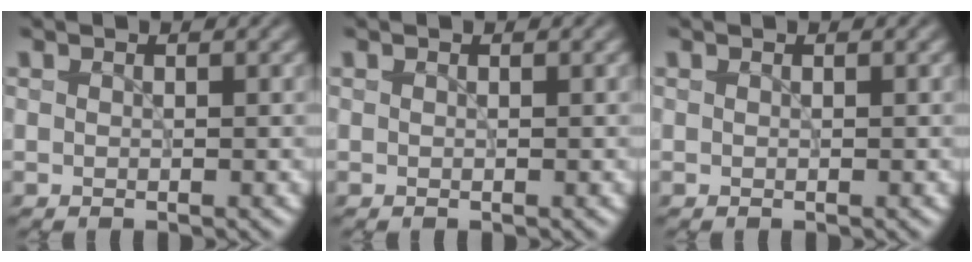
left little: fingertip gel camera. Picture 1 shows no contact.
{"total": 0.0}
{"total": 0.0}